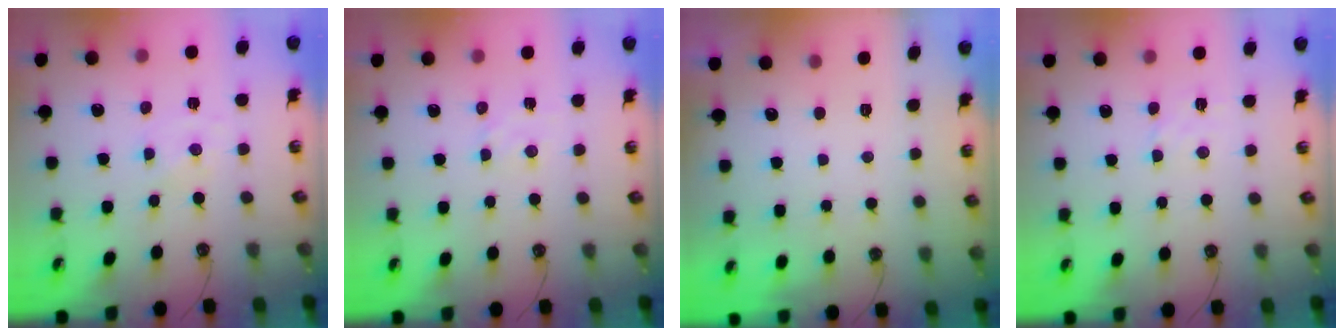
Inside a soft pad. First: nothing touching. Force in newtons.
{"total": 3.2, "press": 3.2, "slide": 0.5}
{"total": 0.0}
{"total": 2.5, "press": 2.4, "slide": 0.6}